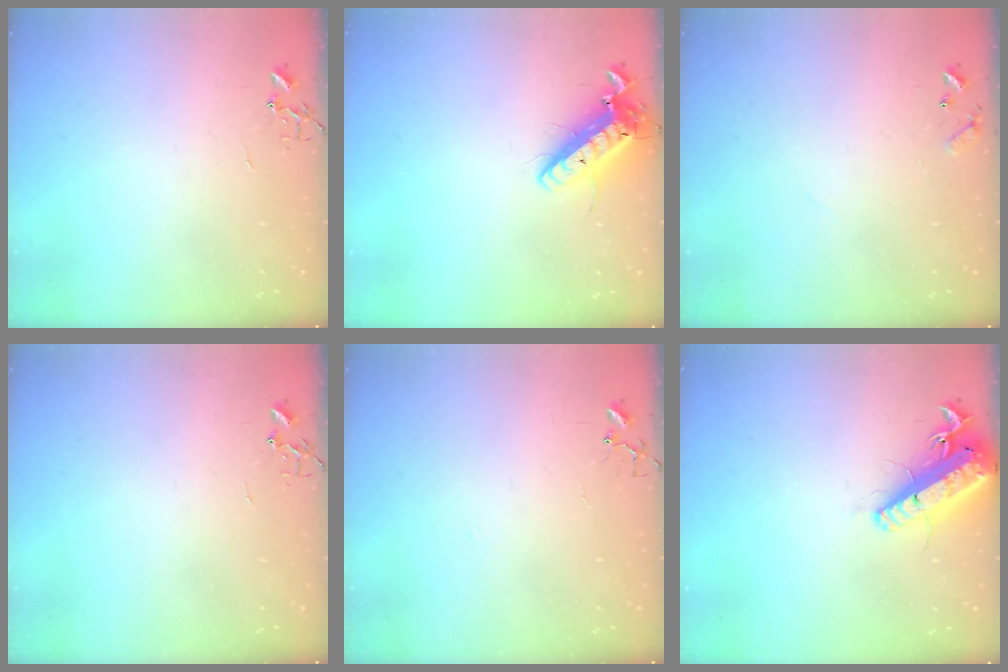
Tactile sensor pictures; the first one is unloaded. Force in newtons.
{"total": 14.7, "press": 14.4, "slide": 2.9}
{"total": 7.2, "press": 7.2, "slide": 0.5}
{"total": 0.0}
{"total": 6.1, "press": 6.0, "slide": 0.6}
{"total": 17.1, "press": 16.8, "slide": 3.4}